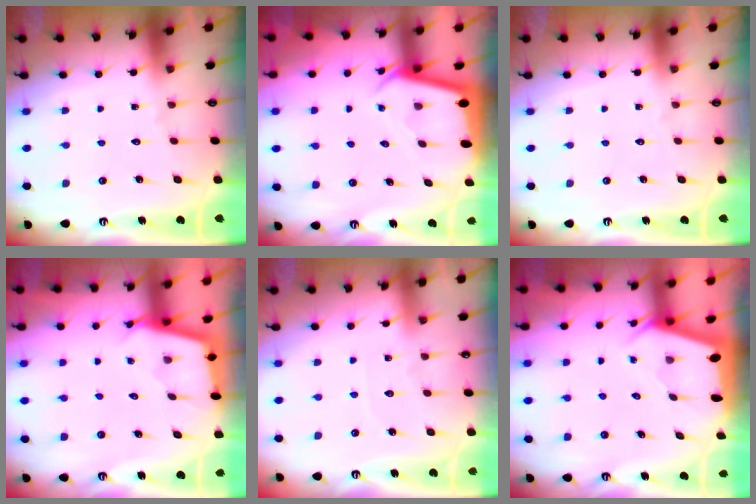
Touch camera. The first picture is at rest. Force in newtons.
{"total": 2.4, "press": 2.4, "slide": 0.3}
{"total": 0.0}
{"total": 2.3, "press": 2.3, "slide": 0.2}
{"total": 2.4, "press": 2.4, "slide": 0.4}
{"total": 2.2, "press": 2.2, "slide": 0.3}